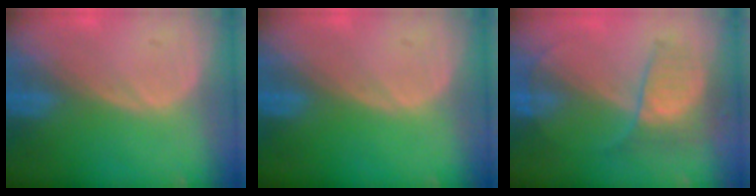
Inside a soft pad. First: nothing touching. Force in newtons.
{"total": 0.0}
{"total": 7.3, "press": 6.0, "slide": 4.0}